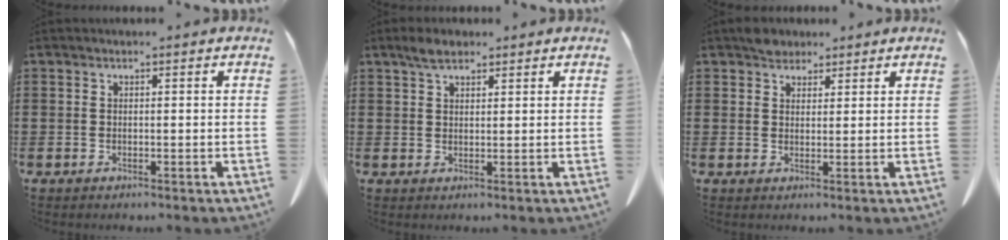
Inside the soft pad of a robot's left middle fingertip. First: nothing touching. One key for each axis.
{"total": 3.1, "fx": 2.4, "fy": 1.2, "fz": 1.7, "tx": -0.030, "ty": 0.003, "tz": 0.042}
{"total": 3.0, "fx": 2.6, "fy": 1.5, "fz": 0.5, "tx": -0.008, "ty": 0.003, "tz": 0.049}